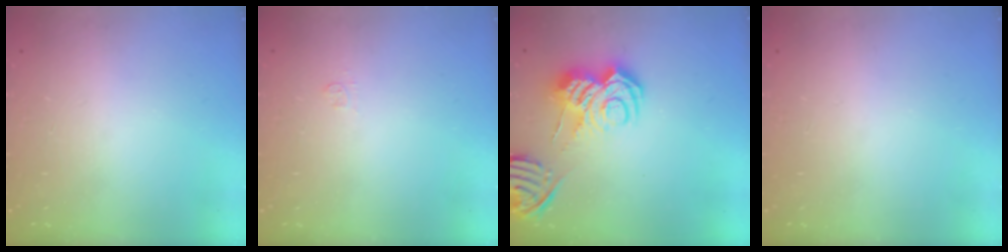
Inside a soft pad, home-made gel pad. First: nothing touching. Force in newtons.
{"total": 3.1, "press": 3.0, "slide": 0.4}
{"total": 13.6, "press": 13.6, "slide": 1.5}
{"total": 0.0}